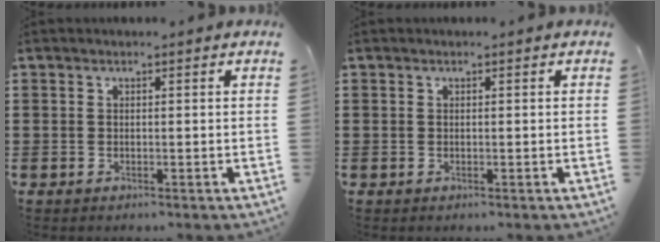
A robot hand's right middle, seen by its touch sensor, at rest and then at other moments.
{"total": 0.0}